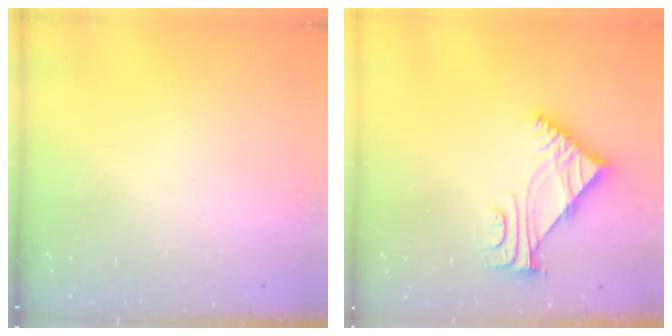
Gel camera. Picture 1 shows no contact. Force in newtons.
{"total": 5.6, "press": 5.5, "slide": 0.8}